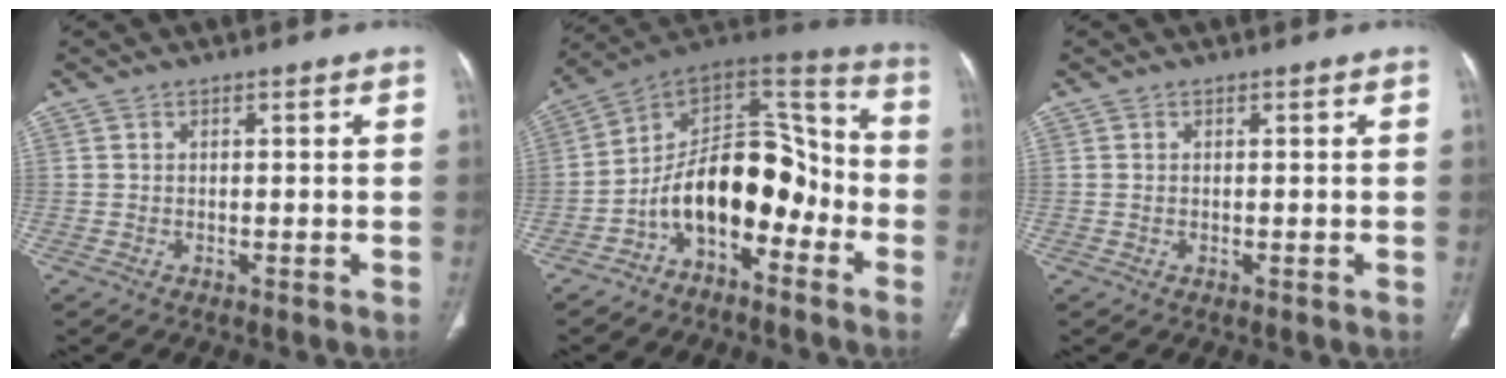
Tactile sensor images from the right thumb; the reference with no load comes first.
{"total": 16.3, "force": [-6.5, 9.5, 11.5], "torque": [-0.151, 0.105, -0.118]}
{"total": 0.0}